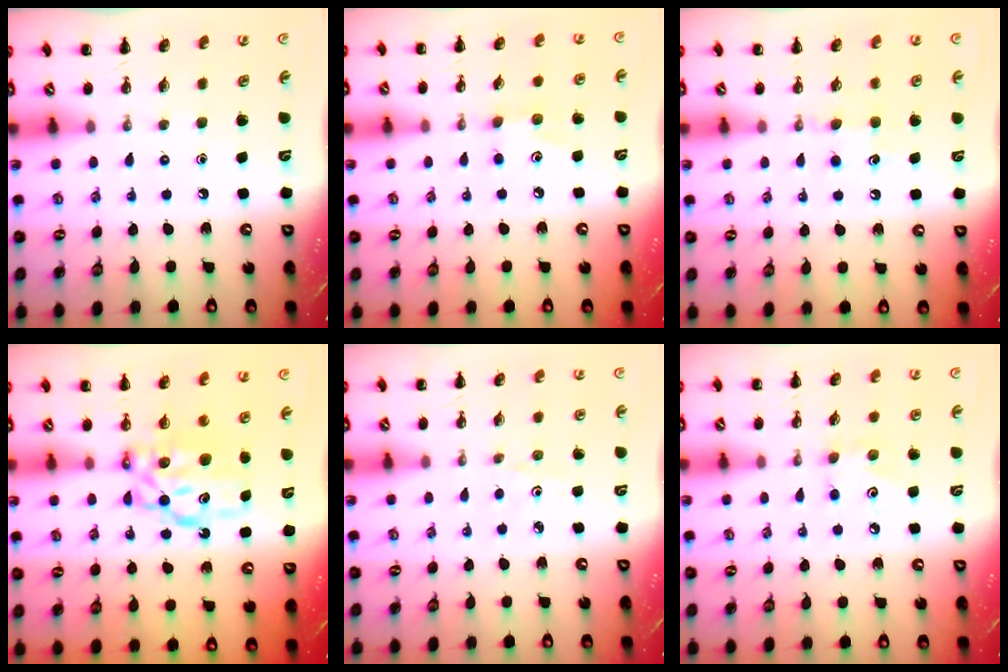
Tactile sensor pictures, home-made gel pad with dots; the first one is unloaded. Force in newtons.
{"total": 6.3, "press": 6.1, "slide": 1.6}
{"total": 7.2, "press": 6.8, "slide": 2.1}
{"total": 7.6, "press": 7.4, "slide": 1.9}
{"total": 1.7, "press": 1.6, "slide": 0.6}
{"total": 4.1, "press": 4.0, "slide": 0.7}